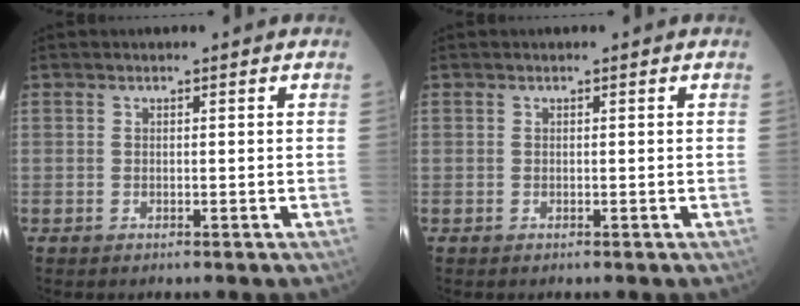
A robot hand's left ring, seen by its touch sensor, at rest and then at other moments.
{"total": 0.0}